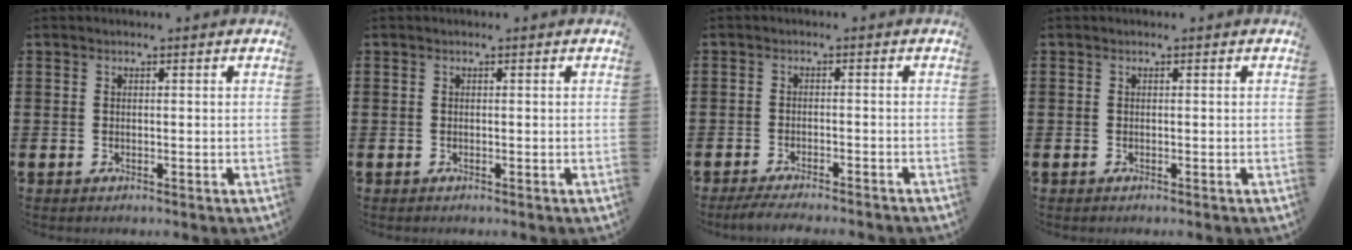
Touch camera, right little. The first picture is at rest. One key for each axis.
{"total": 0.0}
{"total": 2.2, "fx": -2.0, "fy": -0.1, "fz": 0.9, "tx": -0.013, "ty": 0.004, "tz": -0.039}
{"total": 0.0}